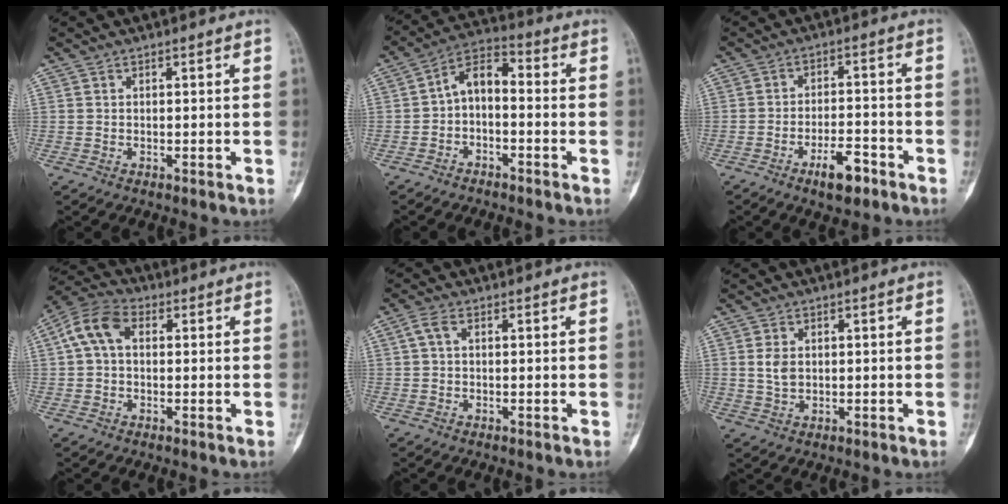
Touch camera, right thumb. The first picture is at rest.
{"total": 7.2, "force": [-1.5, 4.2, 5.7], "torque": [-0.087, 0.041, -0.042]}
{"total": 6.7, "force": [-4.1, 2.5, 4.6], "torque": [-0.068, 0.025, -0.064]}
{"total": 7.7, "force": [1.4, 5.0, 5.7], "torque": [-0.116, 0.027, 0.020]}
{"total": 2.1, "force": [0.5, 1.0, 1.7], "torque": [-0.040, 0.008, 0.010]}
{"total": 3.1, "force": [0.4, 2.1, 2.3], "torque": [-0.039, -0.002, 0.011]}